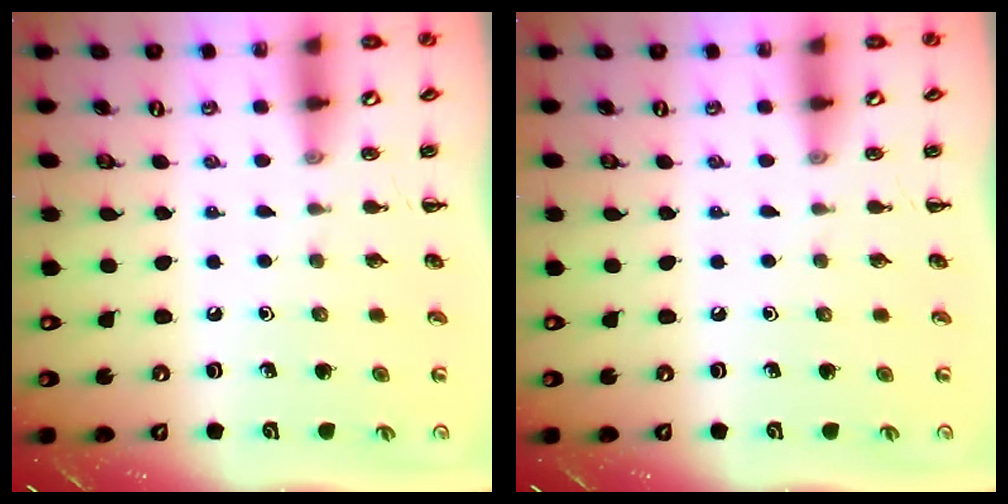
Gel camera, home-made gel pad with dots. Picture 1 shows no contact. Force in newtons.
{"total": 0.0}